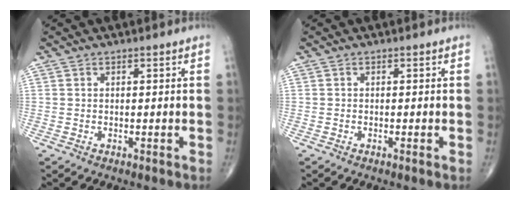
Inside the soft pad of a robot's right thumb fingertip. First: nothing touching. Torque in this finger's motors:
{"motor_torque": [-0.01, -0.14, 0.05, 0.03, -0.01]}